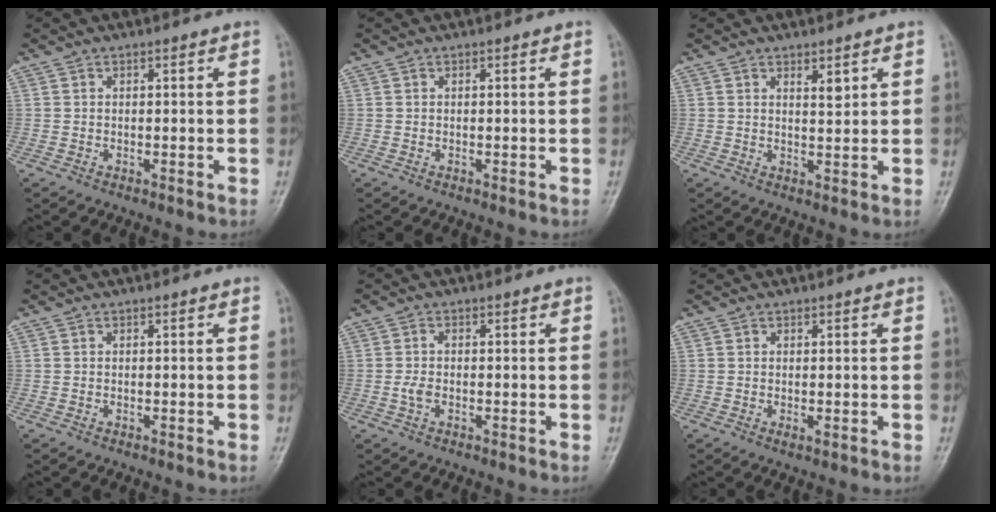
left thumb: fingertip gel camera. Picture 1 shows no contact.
{"total": 0.0}
{"total": 2.1, "force": [1.3, 0.7, 1.6], "torque": [-0.018, -0.011, 0.023]}
{"total": 0.0}
{"total": 2.3, "force": [-0.5, 1.3, 1.7], "torque": [-0.038, 0.005, -0.013]}
{"total": 0.7, "force": [0.1, 0.3, 0.7], "torque": [-0.011, -0.004, 0.002]}